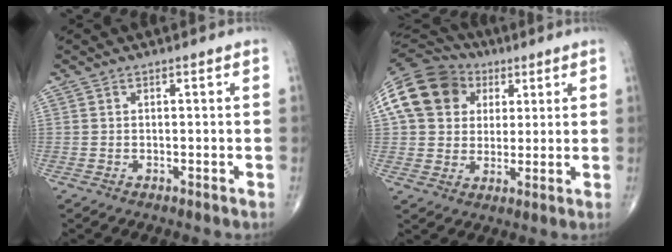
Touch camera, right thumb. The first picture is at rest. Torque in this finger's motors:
{"motor_torque": [0.62, 3.26, 1.22, 0.20, 0.14]}